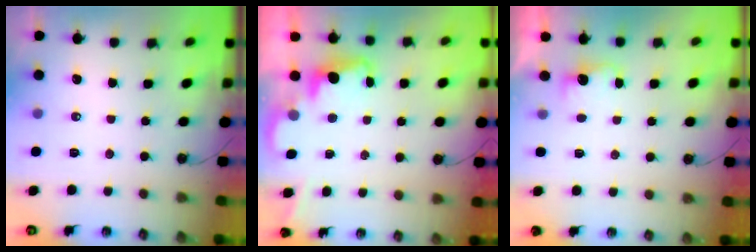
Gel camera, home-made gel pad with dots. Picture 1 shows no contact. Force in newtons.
{"total": 2.3, "press": 2.2, "slide": 0.5}
{"total": 2.4, "press": 2.3, "slide": 0.8}